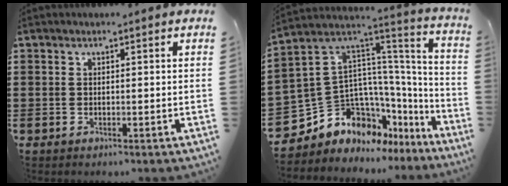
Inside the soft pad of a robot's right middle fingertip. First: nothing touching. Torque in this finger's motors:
{"motor_torque": [2.14, 0.00, 0.18, 0.03]}